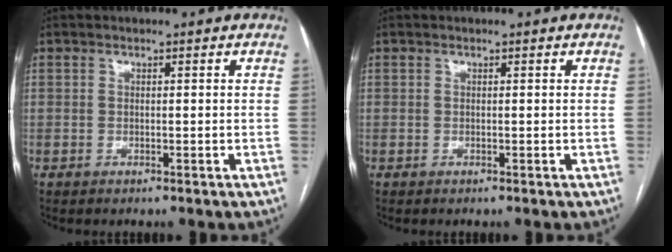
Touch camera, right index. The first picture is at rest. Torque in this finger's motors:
{"motor_torque": [0.00, 0.00, 0.00, 0.00]}